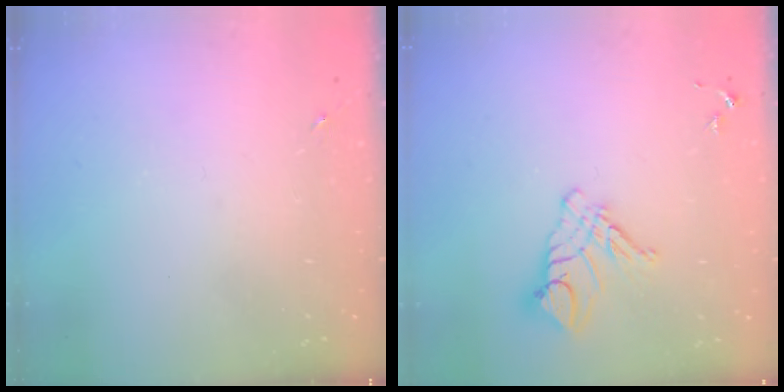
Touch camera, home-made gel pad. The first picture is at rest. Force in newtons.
{"total": 10.7, "press": 10.6, "slide": 1.1}